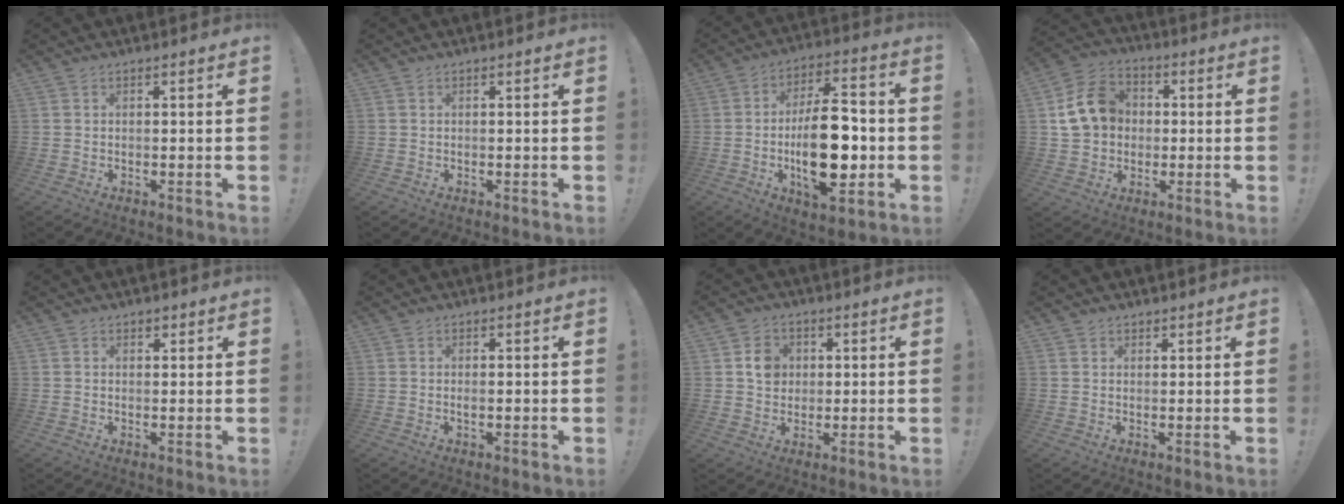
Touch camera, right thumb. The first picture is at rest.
{"total": 0.0}
{"total": 21.4, "force": [-3.2, 10.2, 18.6], "torque": [-0.310, 0.002, -0.049]}
{"total": 14.3, "force": [2.0, 12.1, 7.5], "torque": [-0.120, 0.011, 0.048]}
{"total": 1.2, "force": [0.9, 0.7, 0.2], "torque": [0.010, -0.007, 0.014]}
{"total": 0.8, "force": [0.0, 0.3, 0.7], "torque": [-0.010, -0.001, -0.001]}
{"total": 6.4, "force": [1.3, 5.8, 2.5], "torque": [-0.023, 0.002, 0.023]}
{"total": 1.3, "force": [1.1, 0.6, 0.1], "torque": [0.007, -0.005, 0.021]}